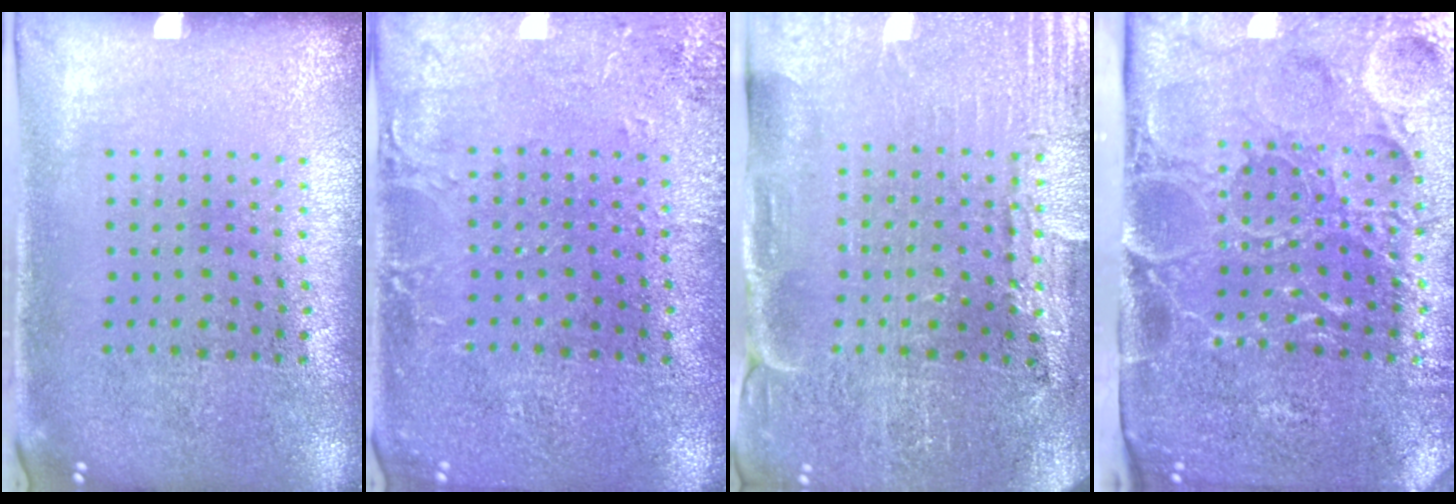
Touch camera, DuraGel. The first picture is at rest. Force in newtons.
{"total": 2.5, "press": 2.5, "slide": 0.3}
{"total": 3.8, "press": 3.7, "slide": 0.8}
{"total": 5.0, "press": 4.2, "slide": 2.6}